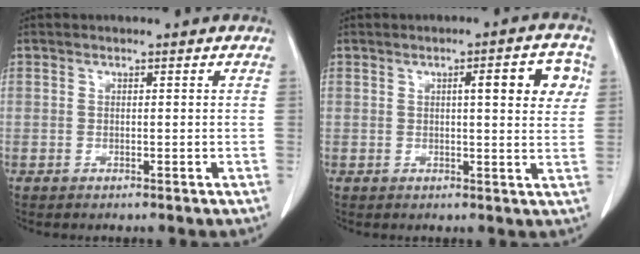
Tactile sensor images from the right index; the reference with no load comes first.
{"total": 6.8, "force": [2.1, 1.2, 6.4], "torque": [-0.080, 0.010, 0.021]}